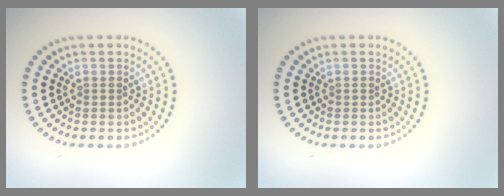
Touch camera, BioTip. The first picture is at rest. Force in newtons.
{"total": 0.0}